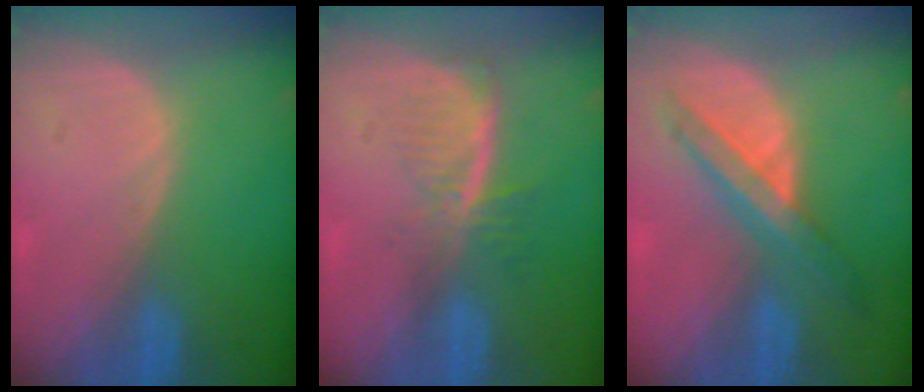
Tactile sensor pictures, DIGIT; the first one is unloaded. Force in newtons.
{"total": 5.9, "press": 5.1, "slide": 3.0}
{"total": 7.2, "press": 6.1, "slide": 3.8}